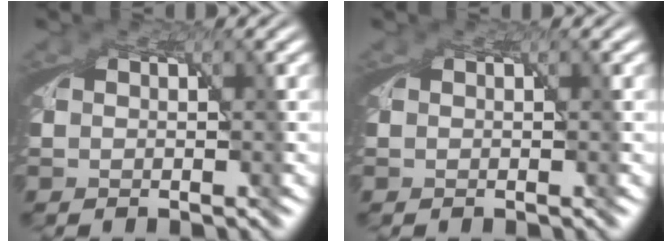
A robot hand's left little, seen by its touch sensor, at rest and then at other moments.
{"total": 0.0}